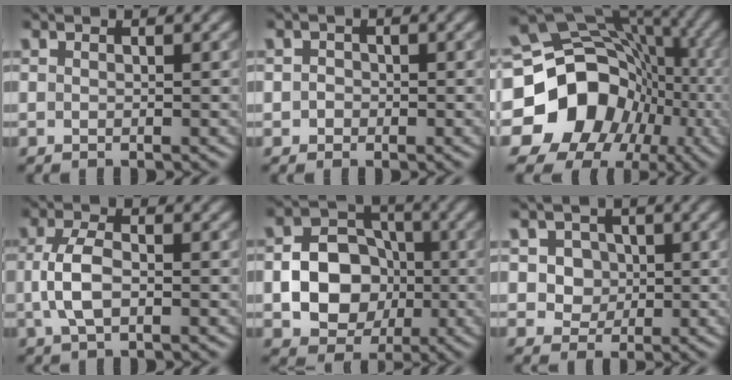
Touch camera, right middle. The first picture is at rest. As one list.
[{"total": 1.3, "force": [-0.1, 1.3, 0.3], "torque": [0.013, 0.003, -0.011]}, {"total": 19.1, "force": [-6.0, 16.1, 8.3], "torque": [-0.155, -0.013, -0.108]}, {"total": 3.5, "force": [-0.5, 1.7, 3.0], "torque": [-0.066, 0.000, -0.011]}, {"total": 8.0, "force": [-1.5, 6.6, 4.4], "torque": [-0.051, -0.005, -0.044]}, {"total": 4.0, "force": [1.1, 3.5, 1.8], "torque": [-0.019, 0.014, 0.012]}]